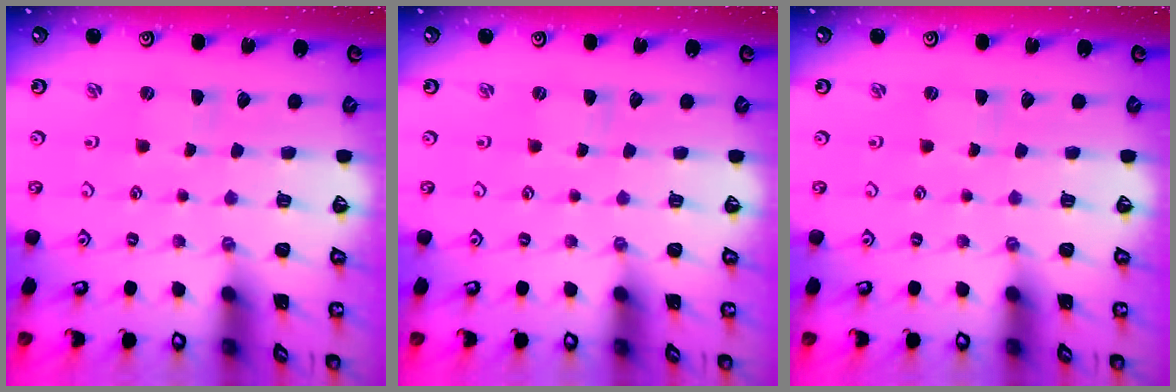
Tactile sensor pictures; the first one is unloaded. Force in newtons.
{"total": 0.0}
{"total": 0.0}